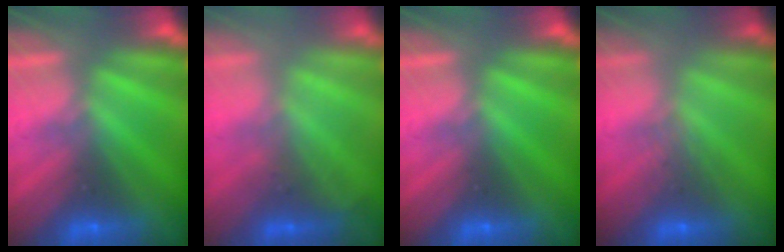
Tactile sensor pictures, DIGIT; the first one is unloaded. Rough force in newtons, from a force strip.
{"total": 2.2}
{"total": 0.0}
{"total": 2.9}